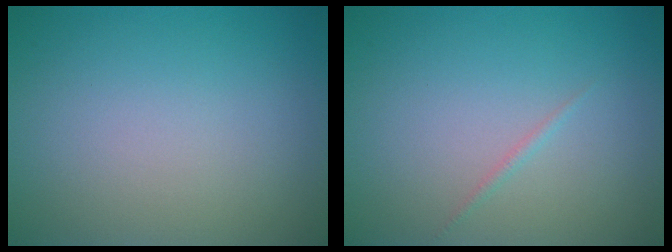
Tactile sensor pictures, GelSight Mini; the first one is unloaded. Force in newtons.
{"total": 0.6, "press": 0.6, "slide": 0.0}